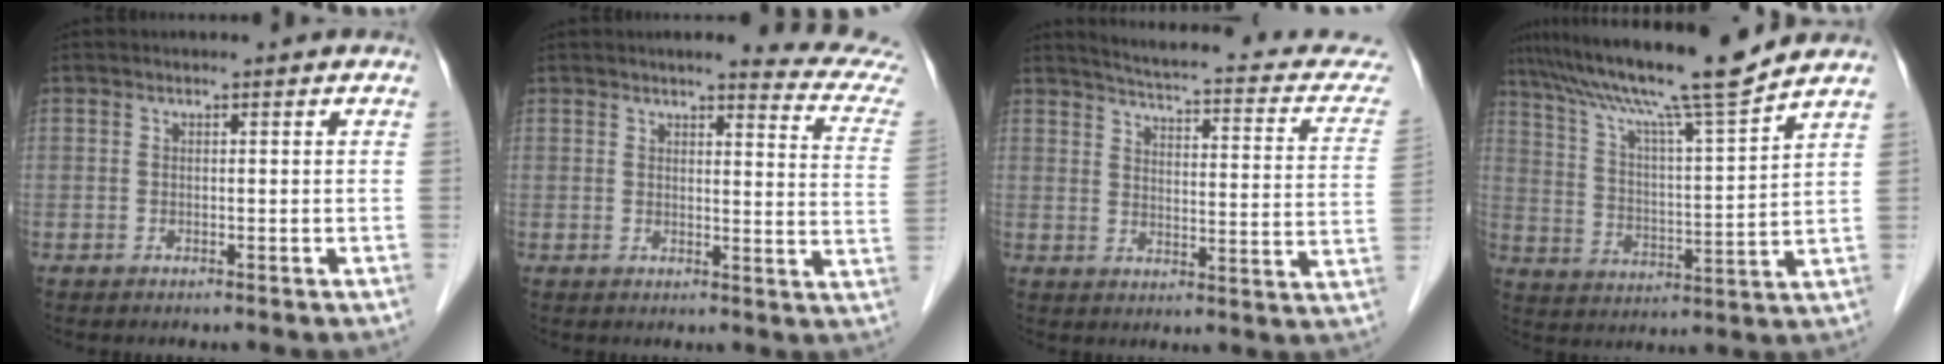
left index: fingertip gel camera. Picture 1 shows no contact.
{"total": 10.8, "force": [10.2, -0.4, 3.5], "torque": [-0.030, -0.066, 0.088]}
{"total": 19.2, "force": [17.1, 3.3, 8.1], "torque": [-0.100, -0.039, 0.192]}
{"total": 15.3, "force": [12.9, -1.5, 8.2], "torque": [-0.147, -0.007, 0.210]}